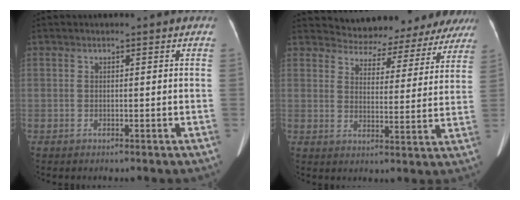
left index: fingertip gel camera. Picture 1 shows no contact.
{"total": 18.7, "force": [17.6, 5.5, 2.7], "torque": [-0.017, -0.037, 0.196]}